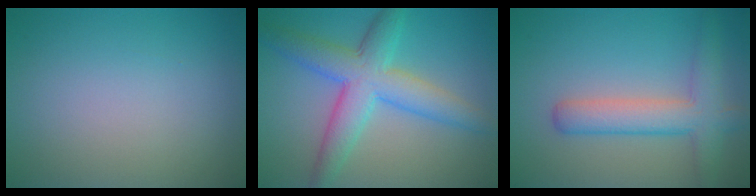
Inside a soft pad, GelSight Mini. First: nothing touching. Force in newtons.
{"total": 6.6, "press": 6.6, "slide": 0.1}
{"total": 4.6, "press": 4.6, "slide": 0.2}